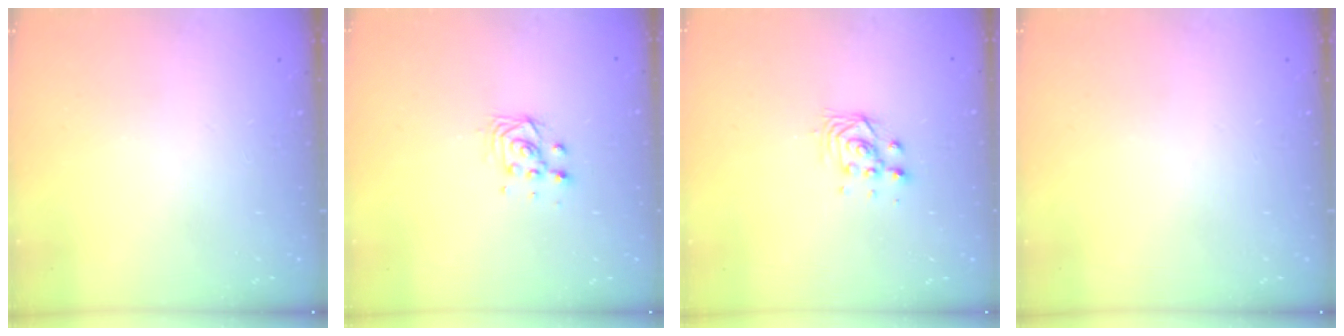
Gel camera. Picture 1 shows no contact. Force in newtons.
{"total": 5.0, "press": 5.0, "slide": 0.3}
{"total": 2.9, "press": 2.8, "slide": 0.8}
{"total": 0.0}